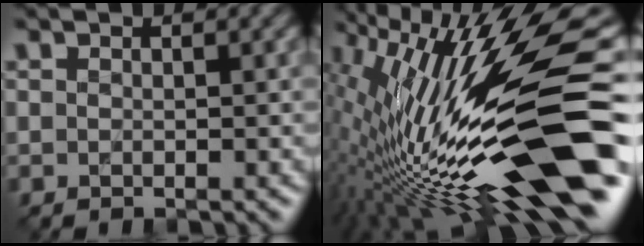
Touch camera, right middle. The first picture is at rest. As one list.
[{"total": 17.1, "force": [-1.1, 5.1, 16.2], "torque": [-0.282, 0.006, -0.025]}]